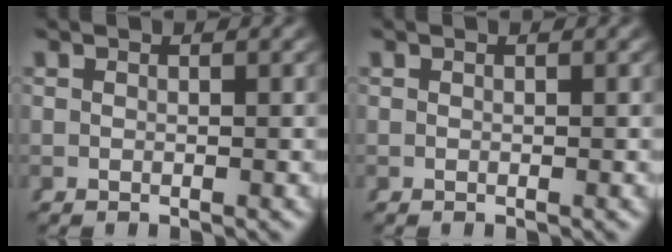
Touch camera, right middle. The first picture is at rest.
{"total": 0.0}